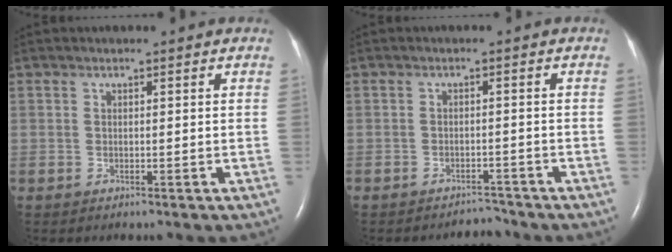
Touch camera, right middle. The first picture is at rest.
{"total": 2.1, "force": [-2.0, 0.3, -0.5], "torque": [0.008, -0.005, -0.028]}